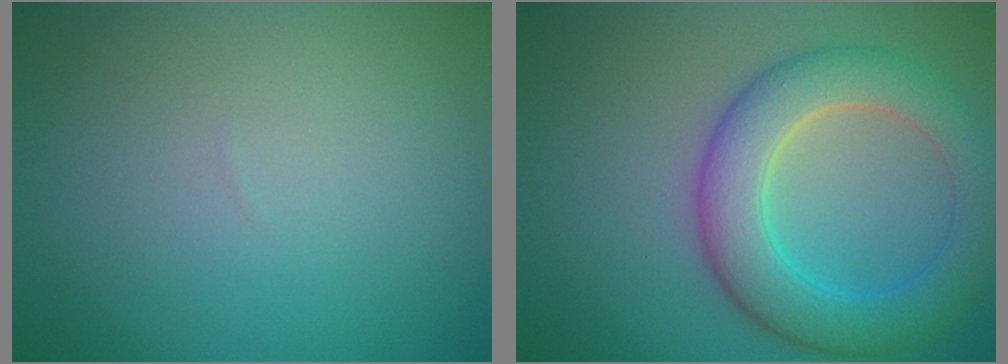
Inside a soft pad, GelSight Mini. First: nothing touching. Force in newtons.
{"total": 6.8, "press": 6.8, "slide": 0.1}